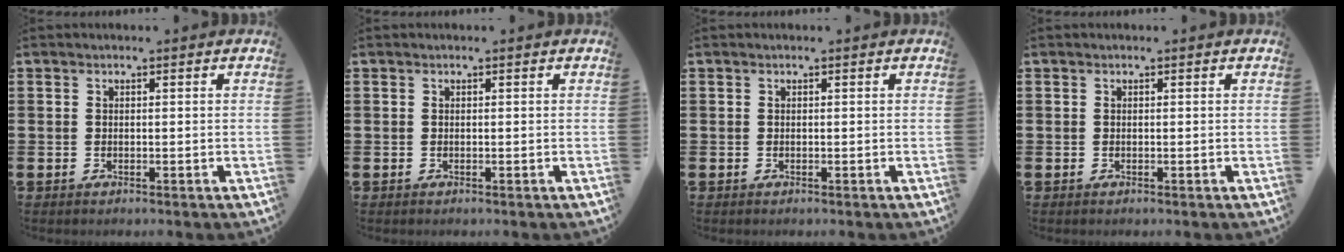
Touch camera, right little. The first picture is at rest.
{"total": 0.0}
{"total": 0.0}
{"total": 0.0}